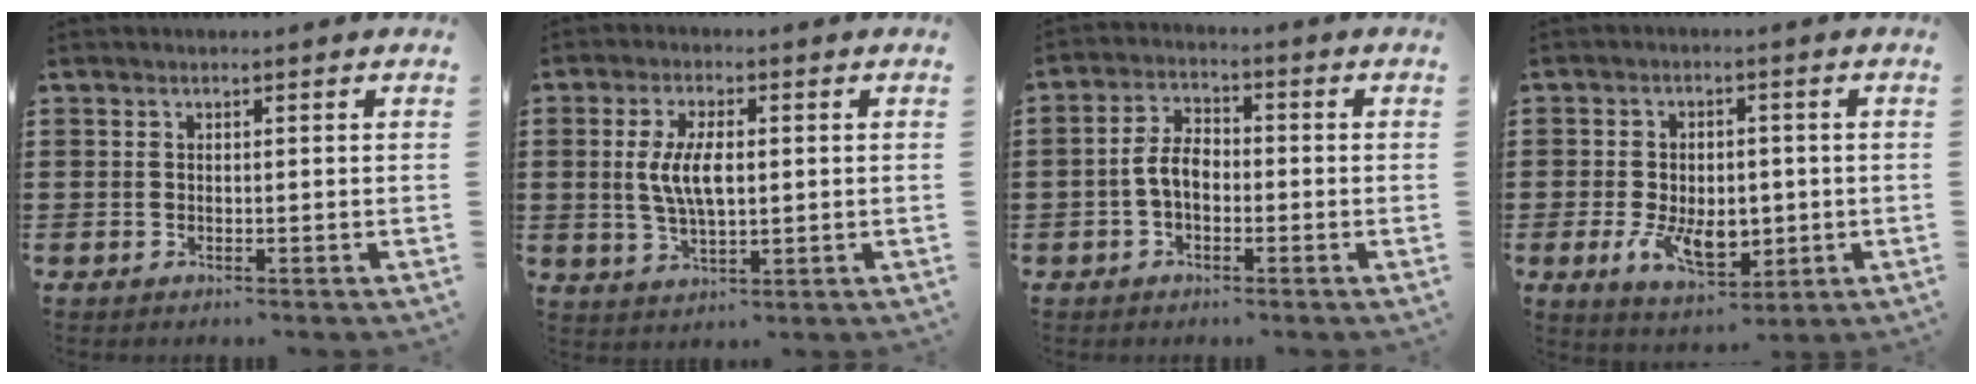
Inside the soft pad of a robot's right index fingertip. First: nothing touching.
{"total": 6.3, "force": [0.4, 2.6, 5.8], "torque": [-0.127, 0.003, 0.001]}
{"total": 5.0, "force": [-1.2, 2.9, 4.0], "torque": [-0.101, 0.000, -0.031]}
{"total": 7.8, "force": [-1.5, 5.1, 5.8], "torque": [-0.104, 0.002, -0.029]}